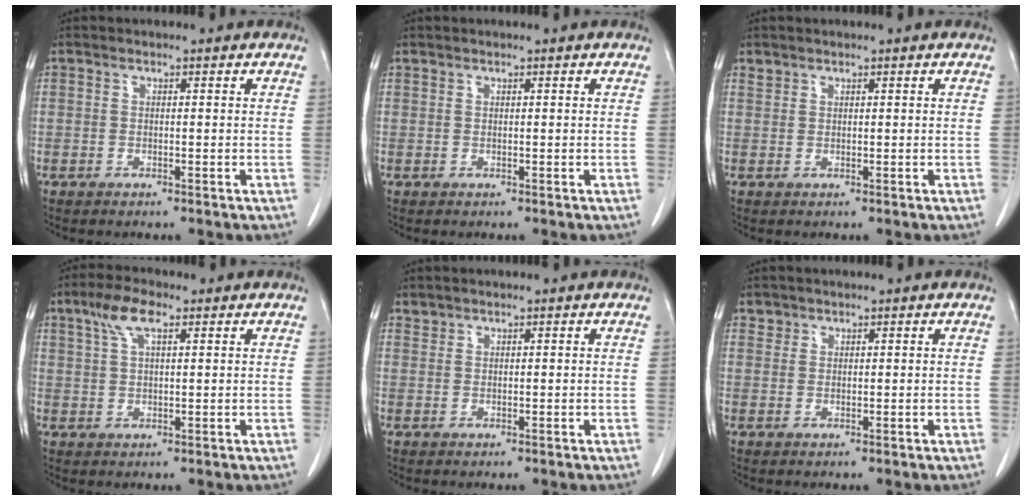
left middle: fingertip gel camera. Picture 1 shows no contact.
{"total": 0.0}
{"total": 0.8, "force": [0.7, 0.3, 0.0], "torque": [0.000, 0.004, 0.015]}
{"total": 5.2, "force": [2.8, 1.4, 4.1], "torque": [-0.089, 0.013, 0.056]}
{"total": 0.7, "force": [0.7, 0.1, -0.1], "torque": [-0.001, 0.003, 0.015]}
{"total": 1.0, "force": [0.8, 0.7, -0.1], "torque": [0.009, 0.004, 0.011]}